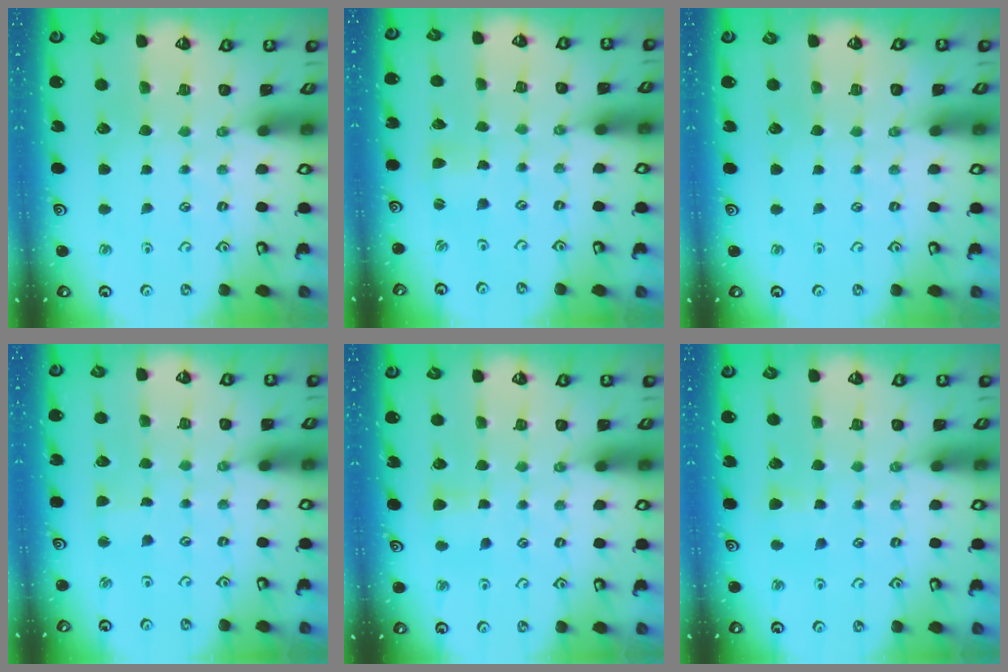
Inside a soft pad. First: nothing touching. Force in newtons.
{"total": 2.1, "press": 2.0, "slide": 0.4}
{"total": 0.0}
{"total": 1.3, "press": 1.3, "slide": 0.2}
{"total": 4.6, "press": 4.5, "slide": 0.4}
{"total": 4.0, "press": 3.9, "slide": 0.4}